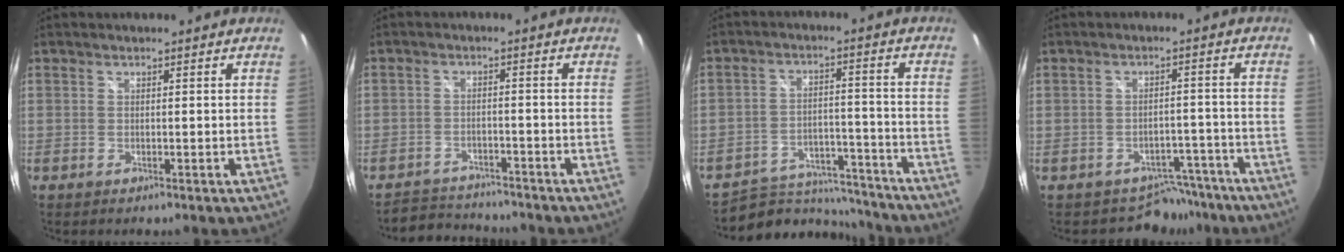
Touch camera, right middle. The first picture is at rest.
{"total": 6.0, "force": [-5.7, 1.7, 0.1], "torque": [-0.022, 0.017, -0.093]}
{"total": 11.2, "force": [-10.2, 4.4, 1.5], "torque": [-0.032, 0.024, -0.143]}
{"total": 5.6, "force": [-4.5, 3.3, -0.5], "torque": [0.015, 0.034, -0.050]}